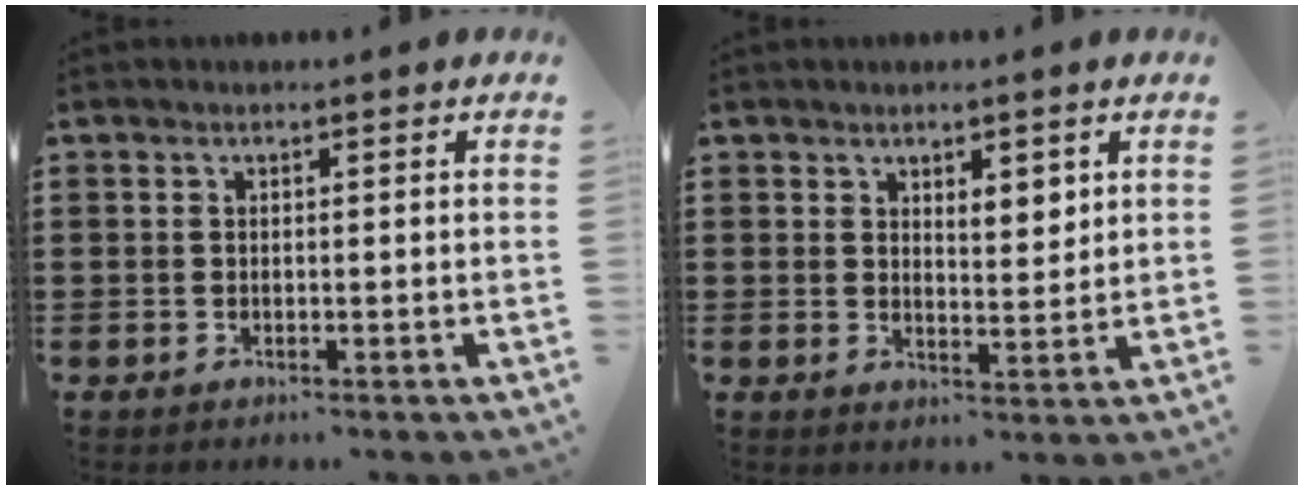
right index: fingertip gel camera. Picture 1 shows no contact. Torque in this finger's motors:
{"motor_torque": [0.06, -0.05, 0.24, 0.04]}